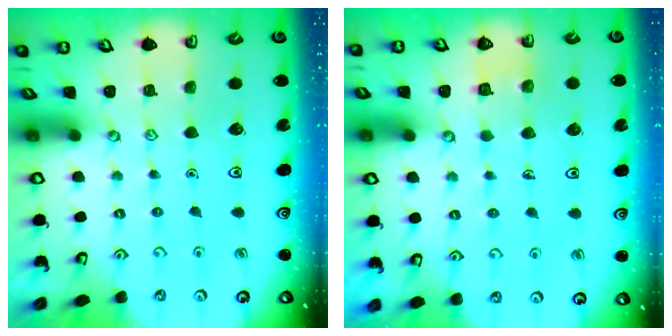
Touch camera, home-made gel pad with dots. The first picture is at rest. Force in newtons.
{"total": 3.0, "press": 3.0, "slide": 0.2}